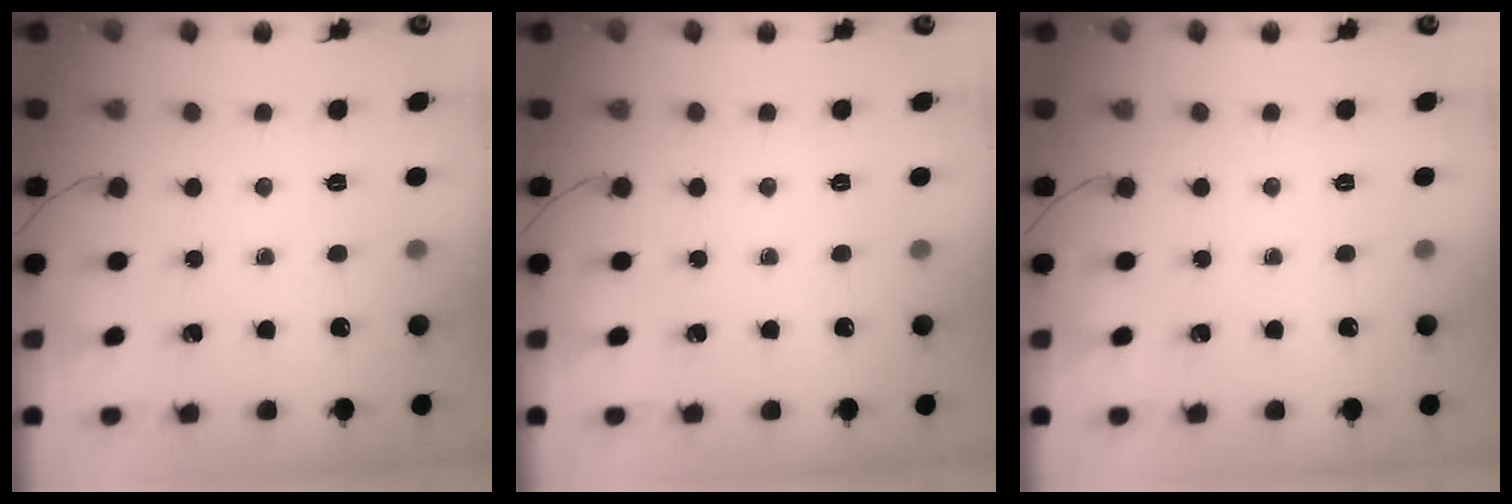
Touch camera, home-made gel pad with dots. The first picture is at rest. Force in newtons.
{"total": 0.0}
{"total": 0.0}